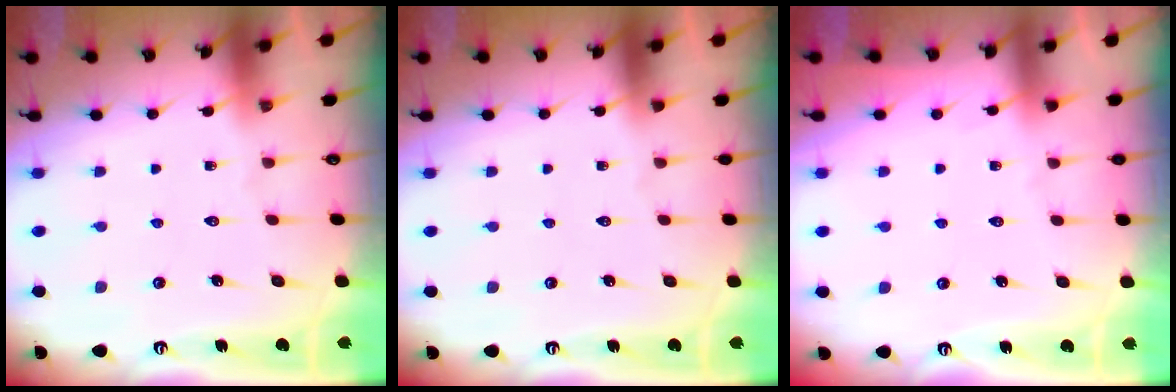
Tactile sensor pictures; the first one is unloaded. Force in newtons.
{"total": 0.0}
{"total": 2.6, "press": 2.6, "slide": 0.4}